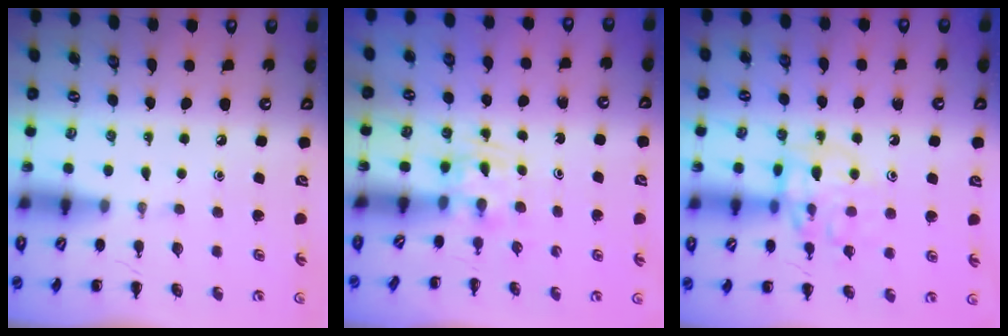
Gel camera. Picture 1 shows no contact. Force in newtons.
{"total": 1.5, "press": 1.4, "slide": 0.7}
{"total": 11.7, "press": 11.6, "slide": 1.1}